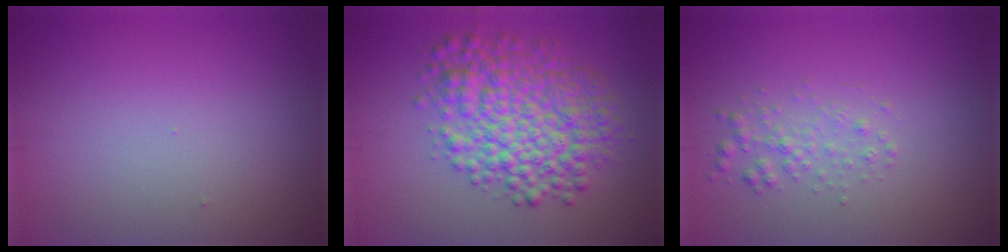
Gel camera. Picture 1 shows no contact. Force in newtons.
{"total": 7.7, "press": 7.7, "slide": 0.1}
{"total": 1.7, "press": 1.7, "slide": 0.0}